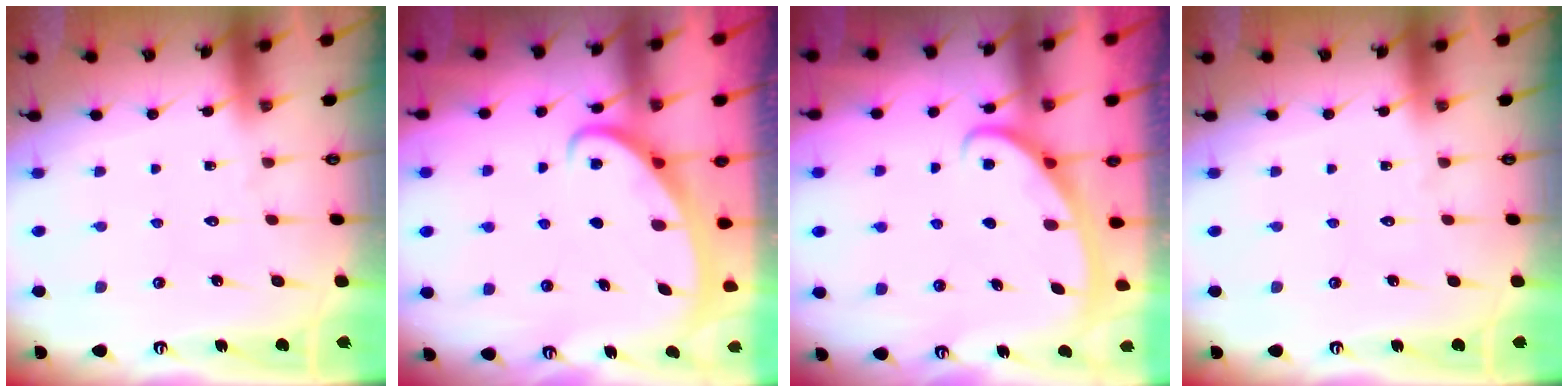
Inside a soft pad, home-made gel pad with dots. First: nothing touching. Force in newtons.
{"total": 2.6, "press": 2.5, "slide": 0.3}
{"total": 3.0, "press": 3.0, "slide": 0.4}
{"total": 0.0}